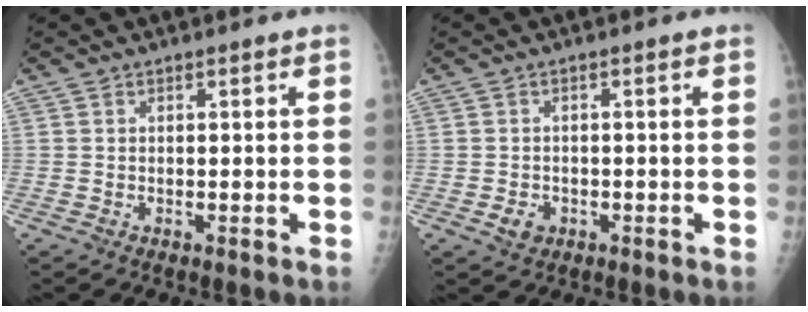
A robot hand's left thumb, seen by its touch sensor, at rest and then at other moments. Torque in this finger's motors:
{"motor_torque": [-0.38, 0.57, 0.38, 0.37, 0.00]}